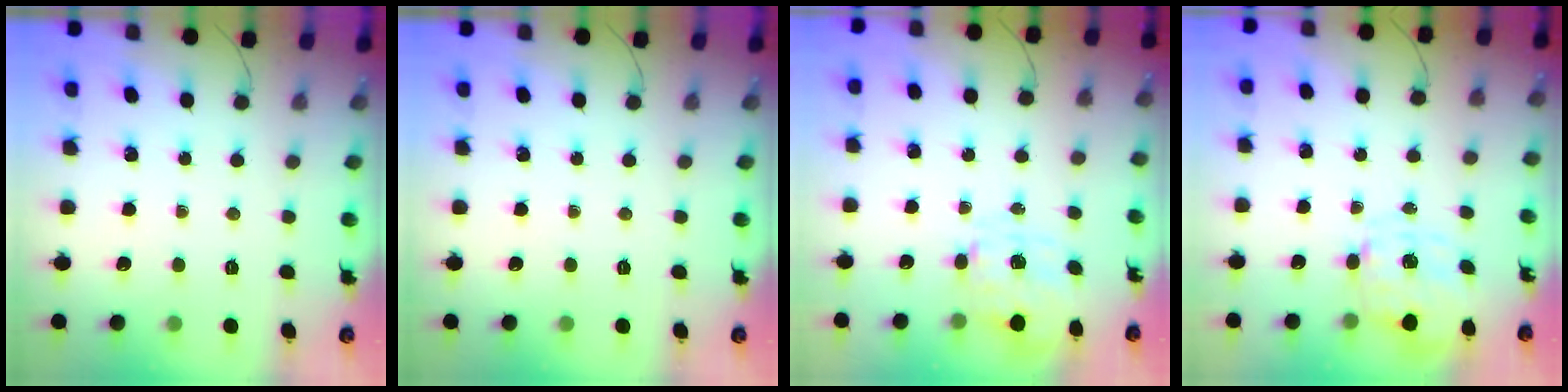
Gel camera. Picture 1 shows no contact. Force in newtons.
{"total": 0.0}
{"total": 3.9, "press": 3.8, "slide": 0.9}
{"total": 2.7, "press": 2.6, "slide": 0.8}